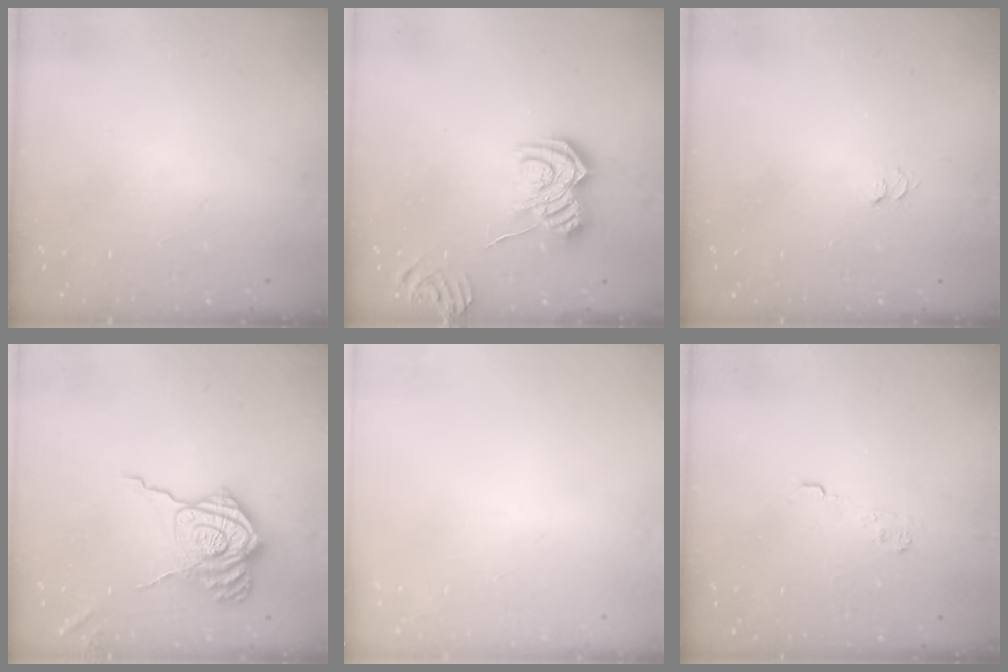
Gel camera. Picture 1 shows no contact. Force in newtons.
{"total": 10.1, "press": 10.1, "slide": 0.9}
{"total": 3.6, "press": 3.6, "slide": 0.4}
{"total": 16.6, "press": 16.5, "slide": 1.4}
{"total": 2.7, "press": 2.6, "slide": 0.8}
{"total": 4.3, "press": 4.3, "slide": 0.6}